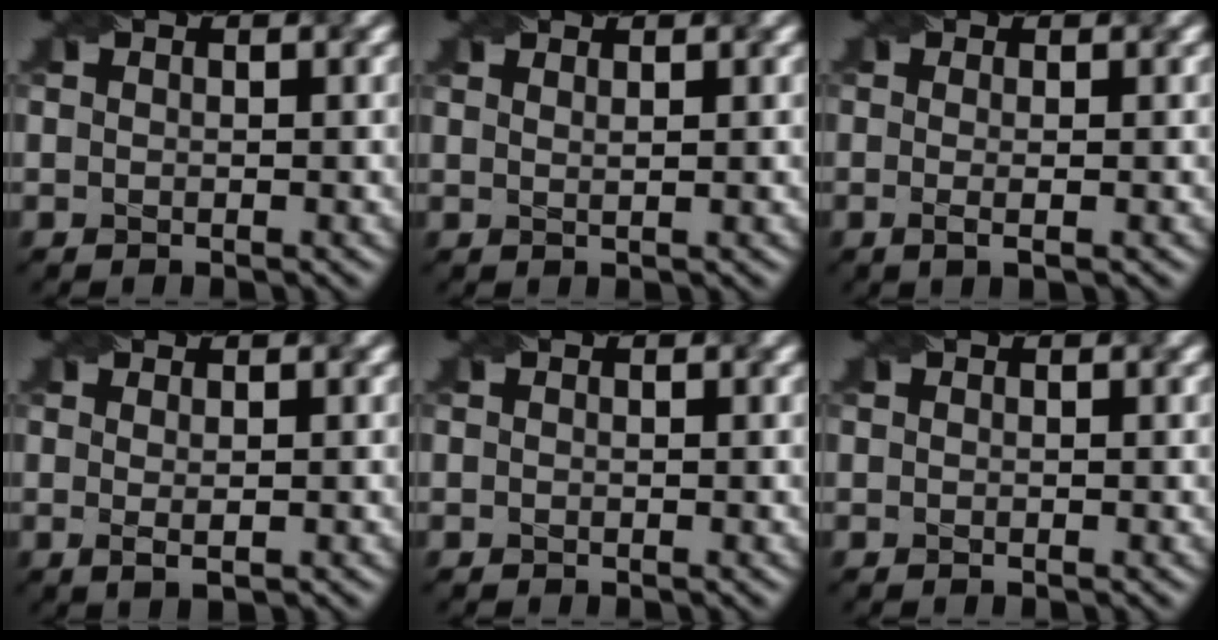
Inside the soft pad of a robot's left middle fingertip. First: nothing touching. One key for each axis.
{"total": 1.5, "fx": 1.3, "fy": 0.3, "fz": 0.8, "tx": -0.001, "ty": 0.006, "tz": 0.008}
{"total": 1.6, "fx": -0.3, "fy": 0.1, "fz": 1.5, "tx": -0.020, "ty": 0.003, "tz": -0.014}
{"total": 1.3, "fx": 0.1, "fy": 0.1, "fz": 1.3, "tx": -0.023, "ty": -0.003, "tz": 0.002}
{"total": 0.0}
{"total": 0.0}